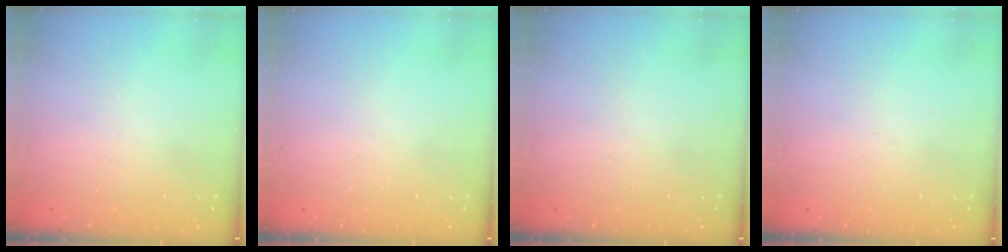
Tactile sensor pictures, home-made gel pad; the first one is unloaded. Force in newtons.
{"total": 0.0}
{"total": 0.0}
{"total": 0.0}